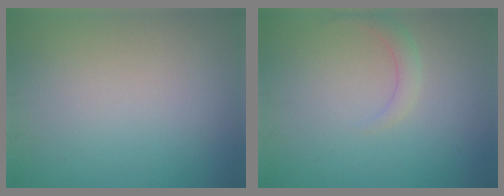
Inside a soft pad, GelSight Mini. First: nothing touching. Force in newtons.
{"total": 1.5, "press": 1.5, "slide": 0.1}